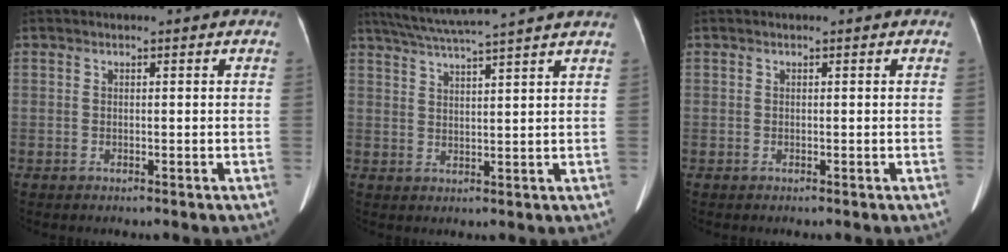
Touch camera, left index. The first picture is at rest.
{"total": 12.1, "force": [10.6, -1.2, 5.9], "torque": [-0.107, 0.025, 0.147]}
{"total": 0.0}